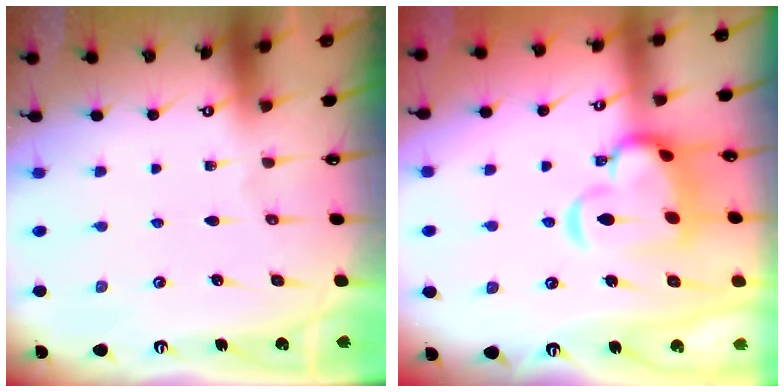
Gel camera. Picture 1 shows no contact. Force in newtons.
{"total": 10.8, "press": 10.6, "slide": 2.0}